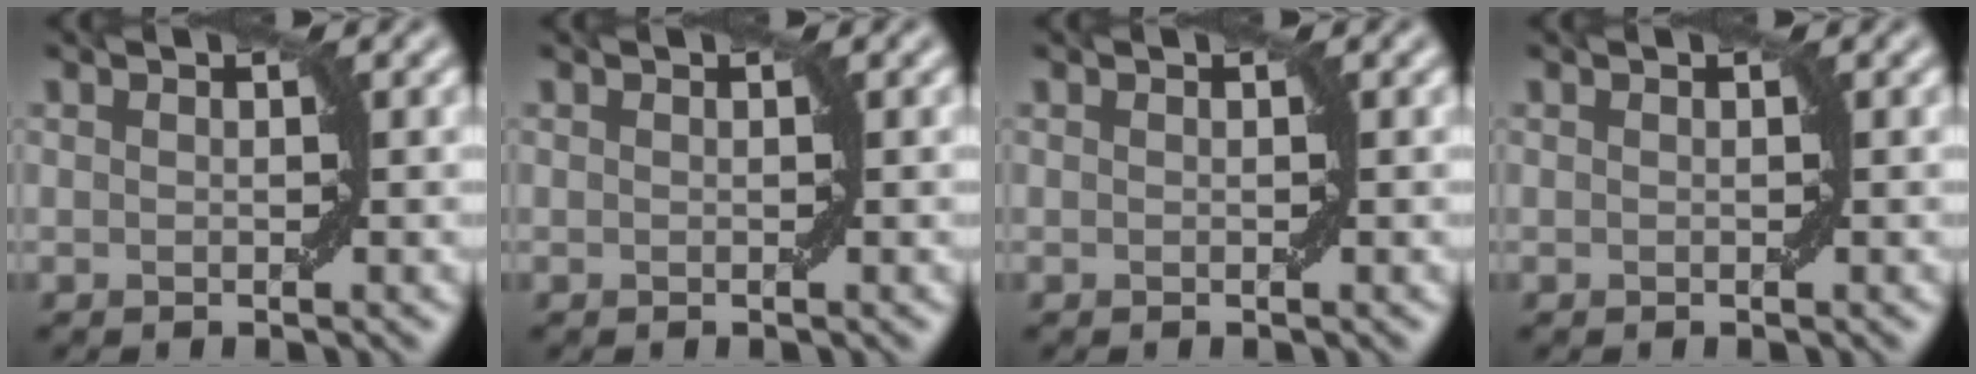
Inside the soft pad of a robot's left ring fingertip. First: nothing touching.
{"total": 0.0}
{"total": 0.0}
{"total": 0.0}